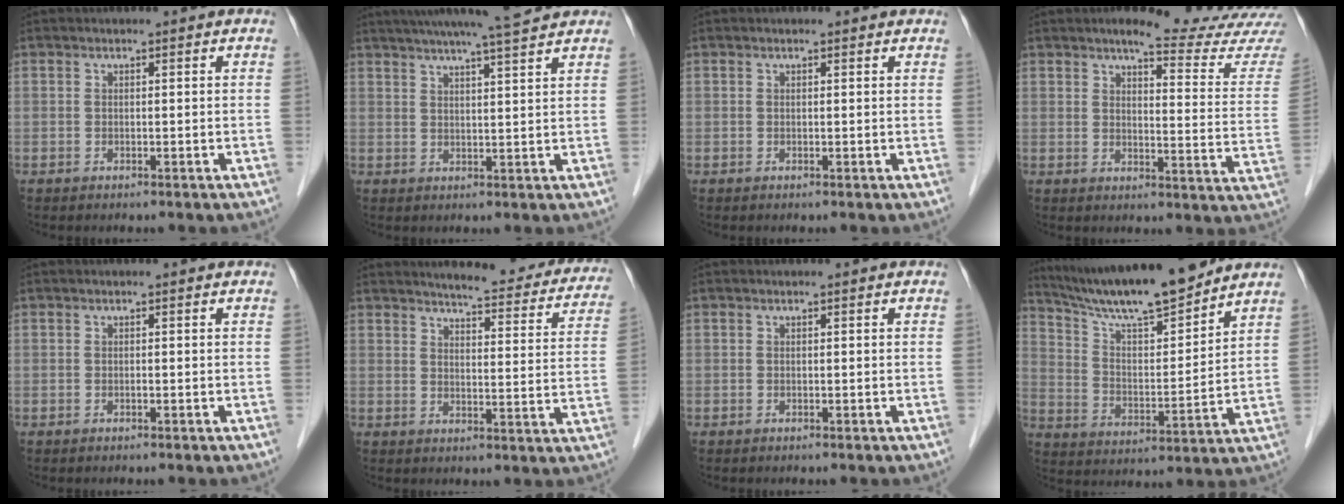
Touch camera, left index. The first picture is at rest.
{"total": 11.0, "force": [9.7, -0.5, 5.1], "torque": [-0.085, 0.014, 0.130]}
{"total": 0.8, "force": [0.7, 0.2, 0.1], "torque": [-0.007, 0.001, 0.005]}
{"total": 15.5, "force": [14.4, -0.2, 5.8], "torque": [-0.068, -0.089, 0.152]}
{"total": 0.0}
{"total": 18.1, "force": [16.5, 3.3, 6.5], "torque": [-0.060, -0.042, 0.180]}
{"total": 0.0}
{"total": 15.4, "force": [13.7, 0.8, 7.0], "torque": [-0.125, 0.000, 0.237]}